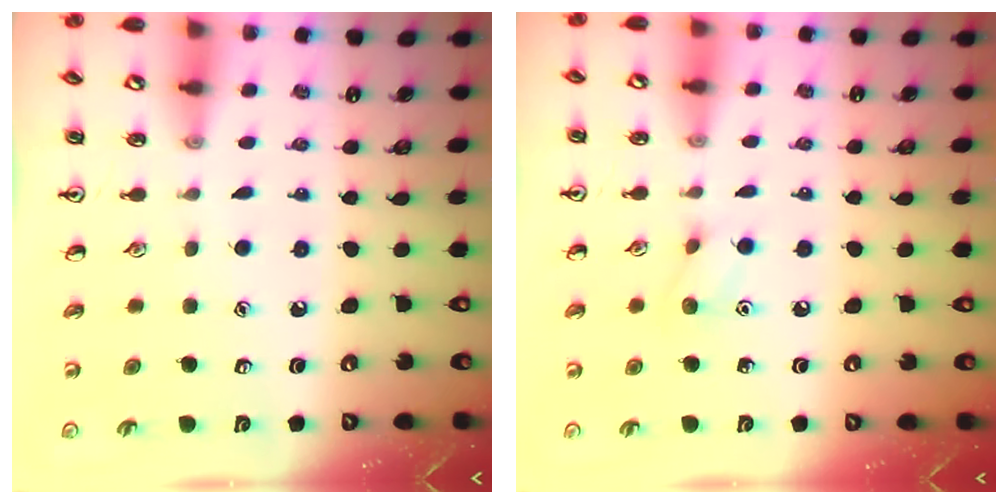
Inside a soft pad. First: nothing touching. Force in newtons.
{"total": 5.9, "press": 5.8, "slide": 1.2}